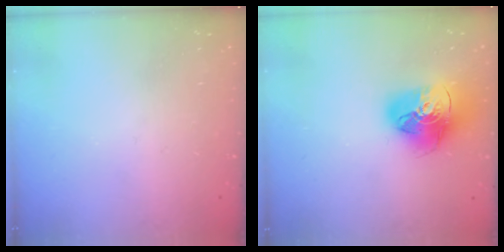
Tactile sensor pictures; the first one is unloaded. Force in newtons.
{"total": 18.3, "press": 18.2, "slide": 2.0}